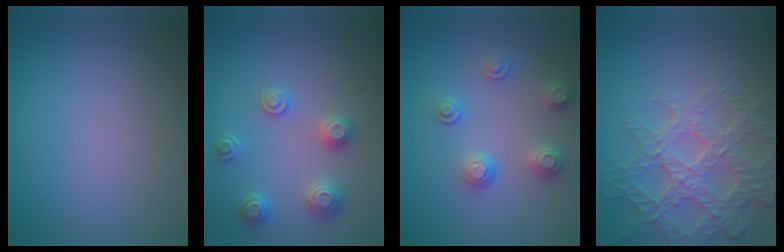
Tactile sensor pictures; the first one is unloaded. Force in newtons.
{"total": 2.8, "press": 2.8, "slide": 0.5}
{"total": 2.7, "press": 2.5, "slide": 0.9}
{"total": 6.7, "press": 5.2, "slide": 4.2}